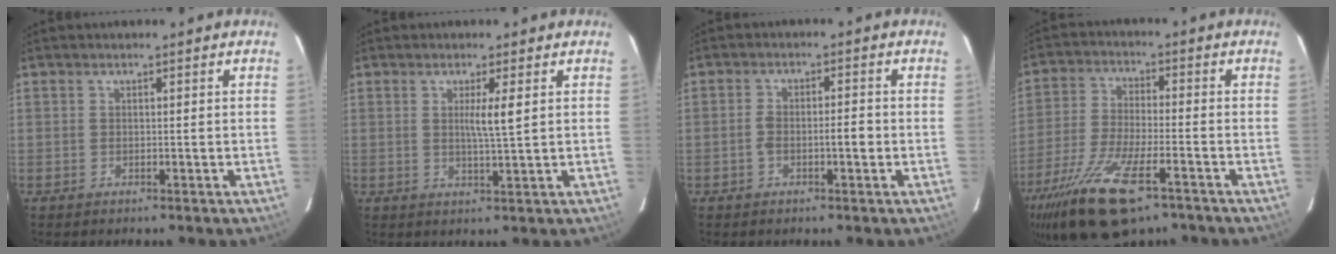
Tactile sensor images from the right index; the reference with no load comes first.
{"total": 3.5, "force": [0.8, -0.5, 3.3], "torque": [-0.063, -0.006, 0.012]}
{"total": 3.7, "force": [-1.1, 0.9, 3.4], "torque": [-0.064, 0.013, -0.015]}
{"total": 14.4, "force": [-9.3, 3.5, 10.5], "torque": [-0.217, -0.033, -0.164]}